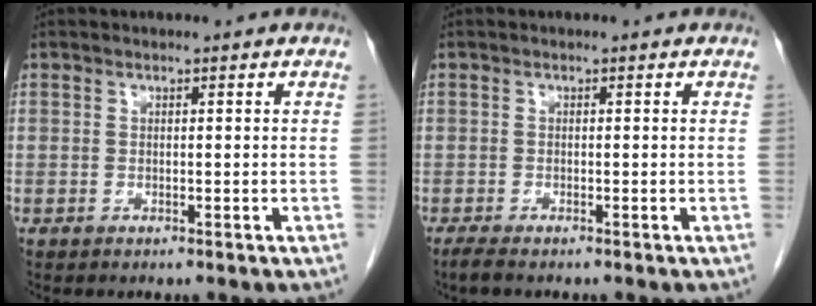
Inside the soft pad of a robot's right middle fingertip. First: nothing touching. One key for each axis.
{"total": 1.5, "fx": -1.3, "fy": 0.1, "fz": 0.9, "tx": -0.027, "ty": -0.007, "tz": -0.024}